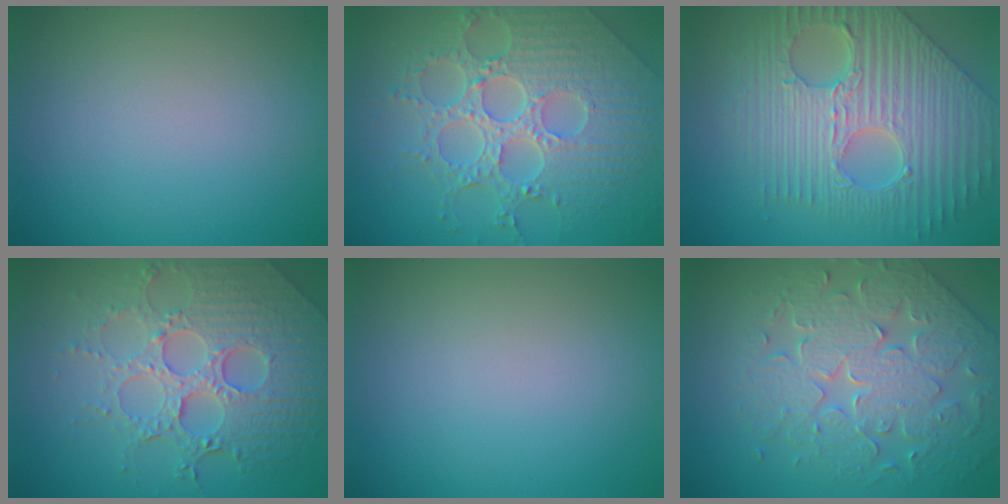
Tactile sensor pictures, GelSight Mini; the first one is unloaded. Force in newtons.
{"total": 8.5, "press": 6.2, "slide": 5.8}
{"total": 9.6, "press": 6.9, "slide": 6.7}
{"total": 8.0, "press": 5.9, "slide": 5.5}
{"total": 0.0}
{"total": 5.6, "press": 5.2, "slide": 2.2}